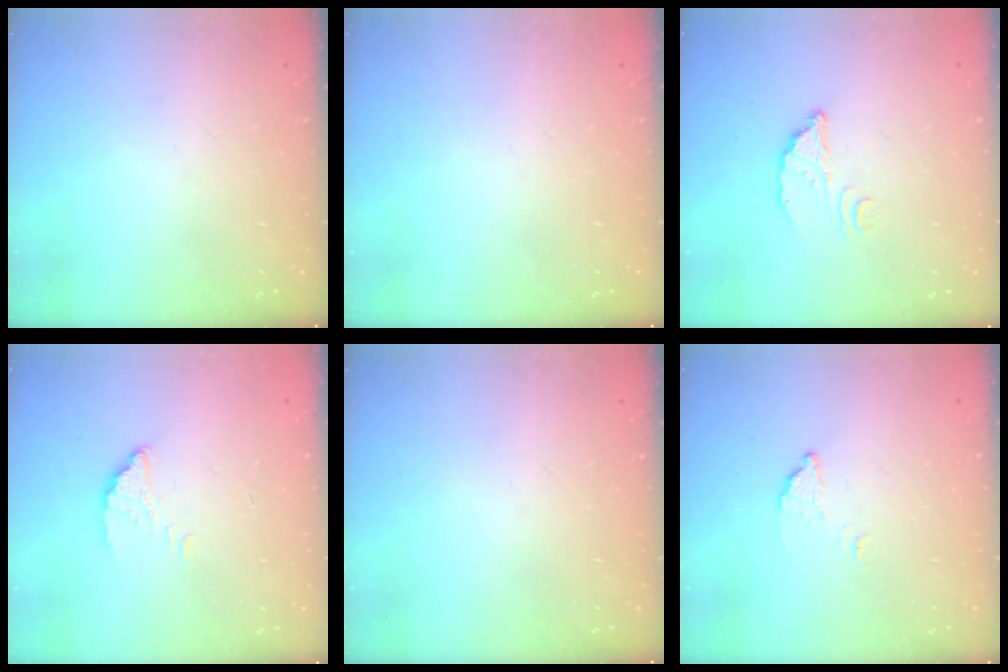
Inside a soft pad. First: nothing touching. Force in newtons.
{"total": 0.0}
{"total": 3.5, "press": 3.5, "slide": 0.2}
{"total": 2.1, "press": 2.1, "slide": 0.2}
{"total": 0.0}
{"total": 2.2, "press": 2.2, "slide": 0.1}